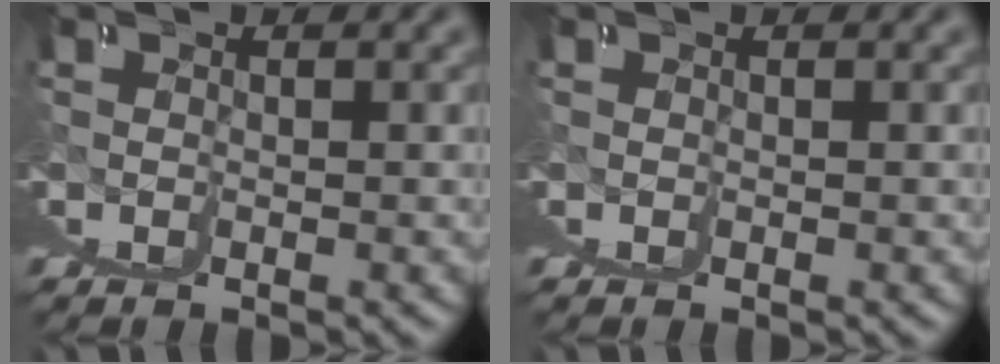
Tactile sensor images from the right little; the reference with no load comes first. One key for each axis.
{"total": 0.0}